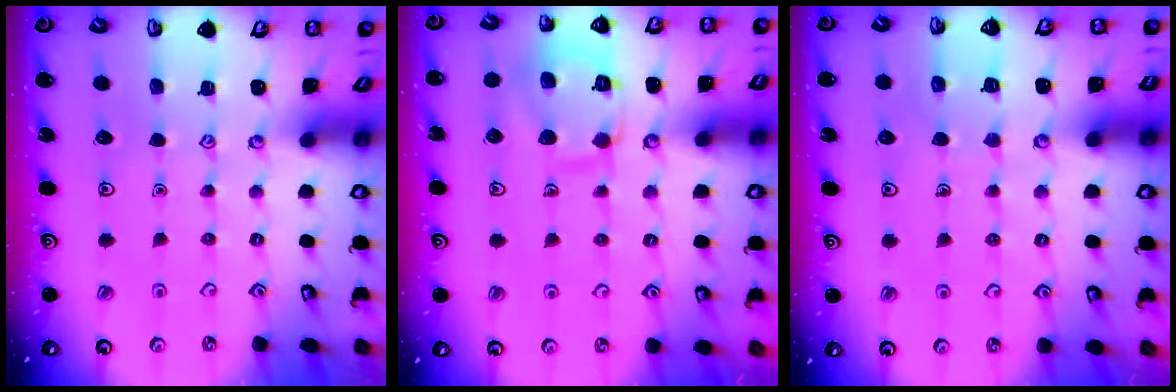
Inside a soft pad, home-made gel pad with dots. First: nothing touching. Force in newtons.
{"total": 11.7, "press": 11.7, "slide": 0.7}
{"total": 5.0, "press": 5.0, "slide": 0.3}